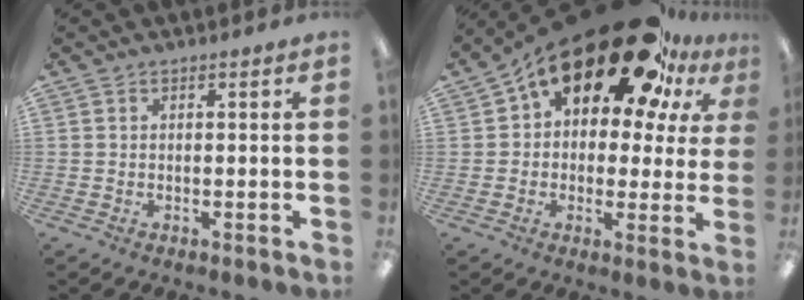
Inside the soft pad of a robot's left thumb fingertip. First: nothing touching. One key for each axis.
{"total": 21.6, "fx": 13.9, "fy": 10.4, "fz": 12.9, "tx": -0.207, "ty": -0.087, "tz": 0.239}